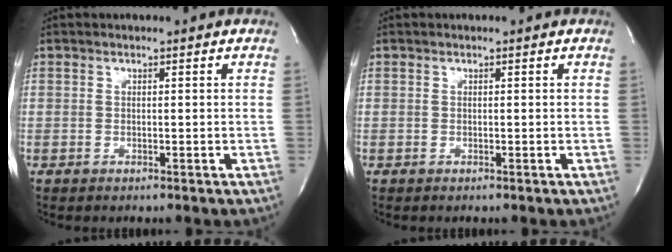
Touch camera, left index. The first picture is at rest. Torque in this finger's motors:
{"motor_torque": [0.00, 0.00, 0.00, 0.00]}